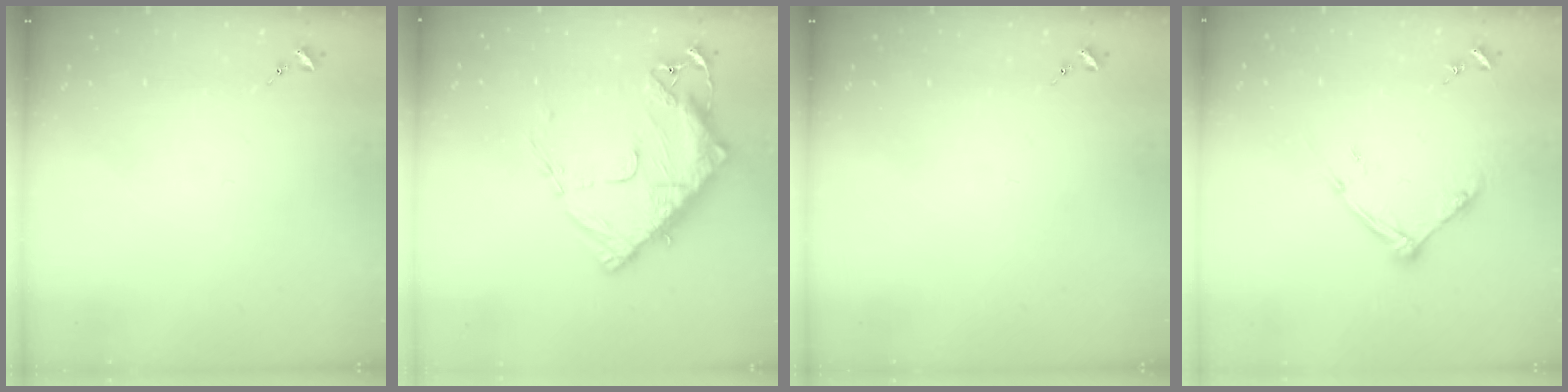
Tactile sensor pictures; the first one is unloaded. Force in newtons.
{"total": 16.9, "press": 16.8, "slide": 1.6}
{"total": 0.0}
{"total": 9.3, "press": 9.3, "slide": 0.4}